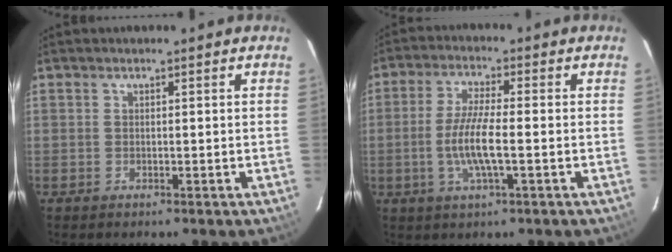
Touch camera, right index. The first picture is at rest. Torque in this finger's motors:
{"motor_torque": [1.30, -0.64, 0.75, 0.18]}